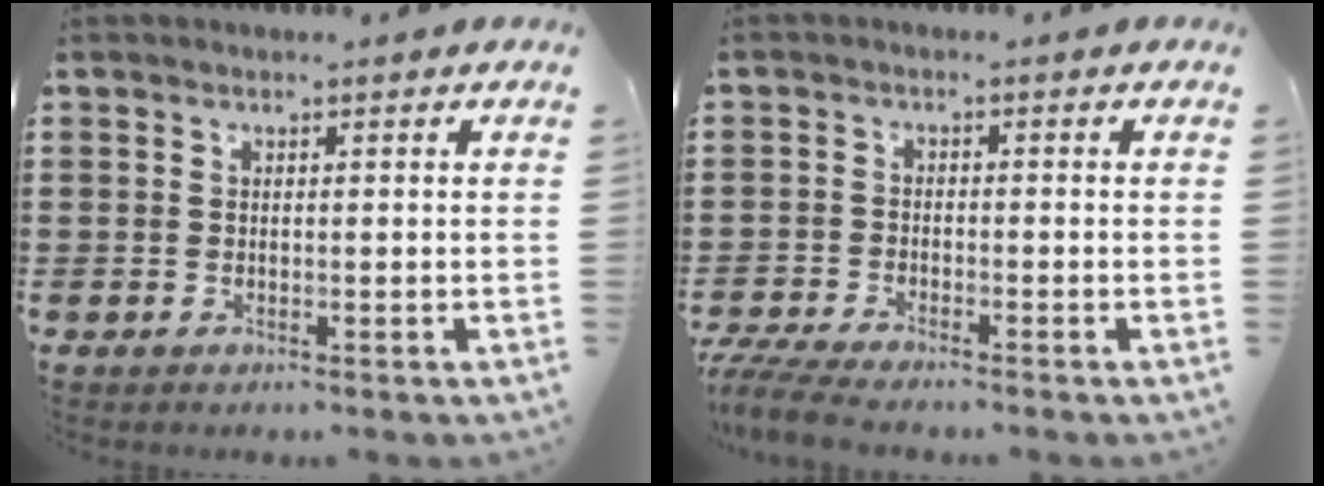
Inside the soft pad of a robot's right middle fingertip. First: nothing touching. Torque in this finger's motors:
{"motor_torque": [0.84, -0.16, 0.28, 0.09]}